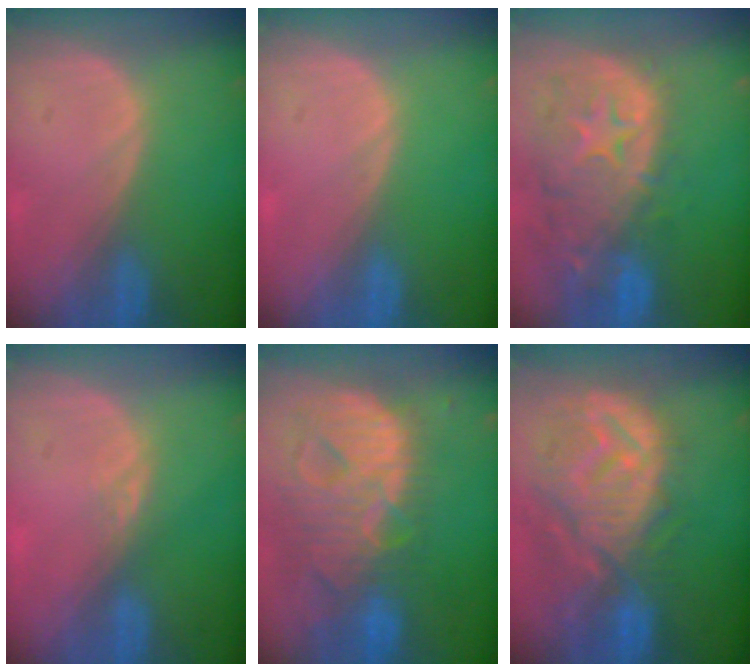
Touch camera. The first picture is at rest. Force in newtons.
{"total": 0.0}
{"total": 13.9, "press": 11.1, "slide": 8.3}
{"total": 1.5, "press": 1.3, "slide": 0.8}
{"total": 13.4, "press": 11.5, "slide": 6.9}
{"total": 12.7, "press": 11.3, "slide": 5.9}